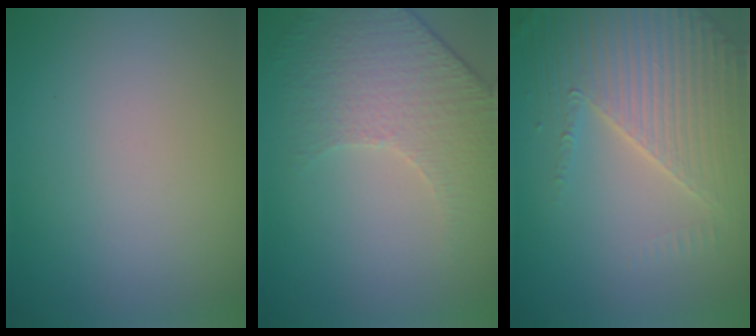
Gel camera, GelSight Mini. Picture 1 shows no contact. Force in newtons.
{"total": 4.5, "press": 3.6, "slide": 2.7}
{"total": 5.2, "press": 4.5, "slide": 2.7}